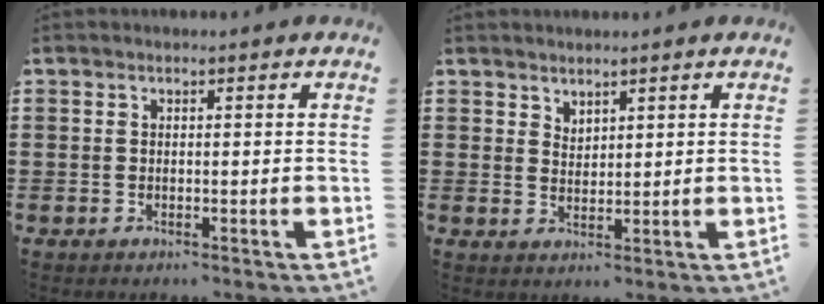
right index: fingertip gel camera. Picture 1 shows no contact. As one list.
[{"total": 2.1, "force": [2.0, 0.7, -0.2], "torque": [0.000, 0.004, 0.039]}]